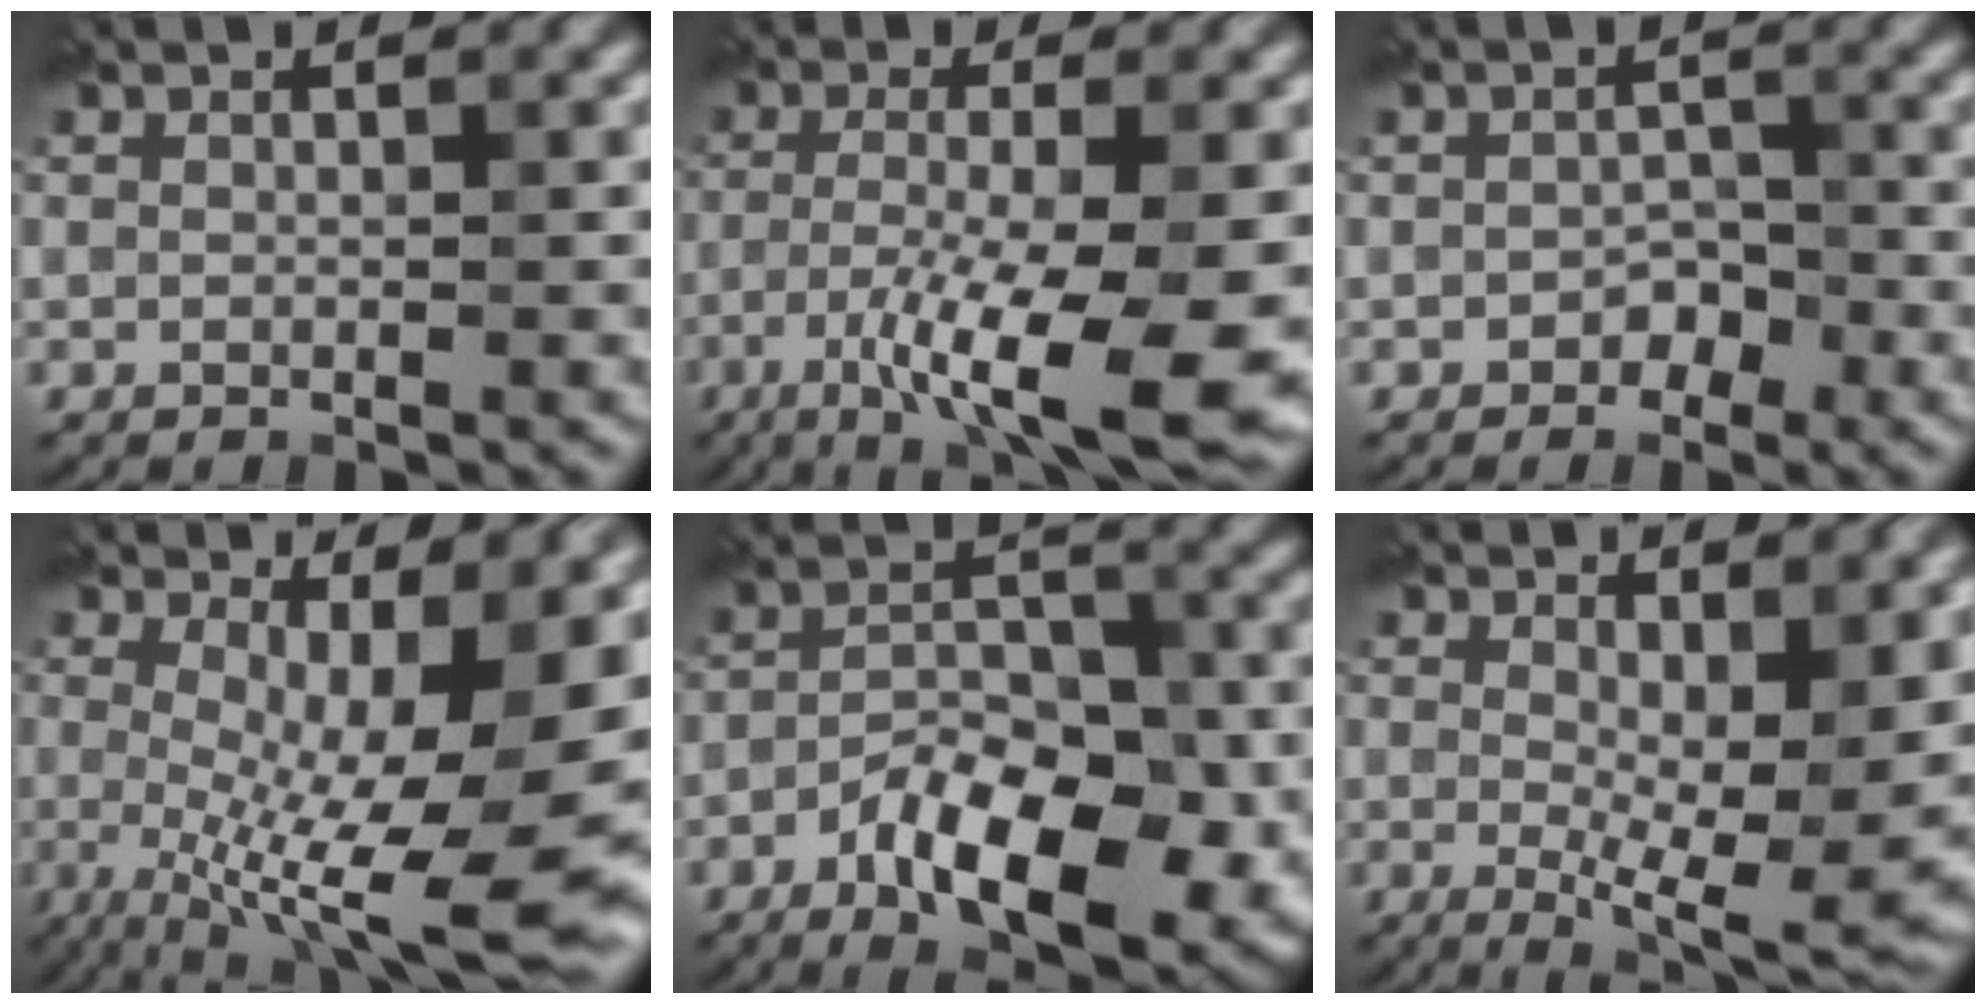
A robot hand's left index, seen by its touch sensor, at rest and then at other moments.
{"total": 10.7, "force": [-4.5, 2.4, 9.4], "torque": [-0.166, -0.017, -0.077]}
{"total": 1.9, "force": [-1.0, 1.3, 0.9], "torque": [-0.010, 0.003, -0.018]}
{"total": 15.5, "force": [-1.9, 5.1, 14.5], "torque": [-0.192, -0.016, -0.016]}
{"total": 9.8, "force": [-4.8, 4.2, 7.4], "torque": [-0.118, 0.005, -0.084]}
{"total": 9.3, "force": [0.3, 3.7, 8.5], "torque": [-0.129, -0.020, 0.008]}